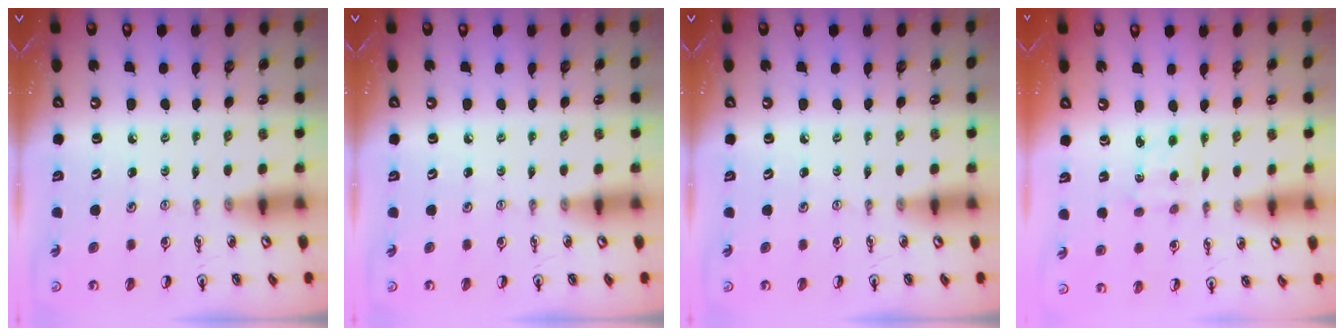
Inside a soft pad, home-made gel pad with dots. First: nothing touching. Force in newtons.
{"total": 0.0}
{"total": 0.0}
{"total": 2.5, "press": 2.4, "slide": 0.5}